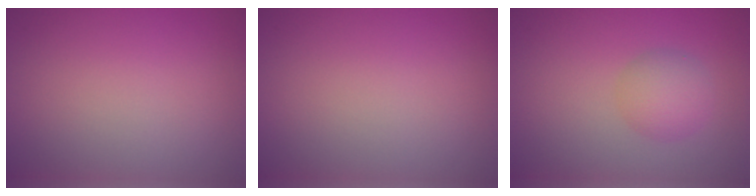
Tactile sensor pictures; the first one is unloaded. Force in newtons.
{"total": 0.0}
{"total": 2.9, "press": 2.9, "slide": 0.1}